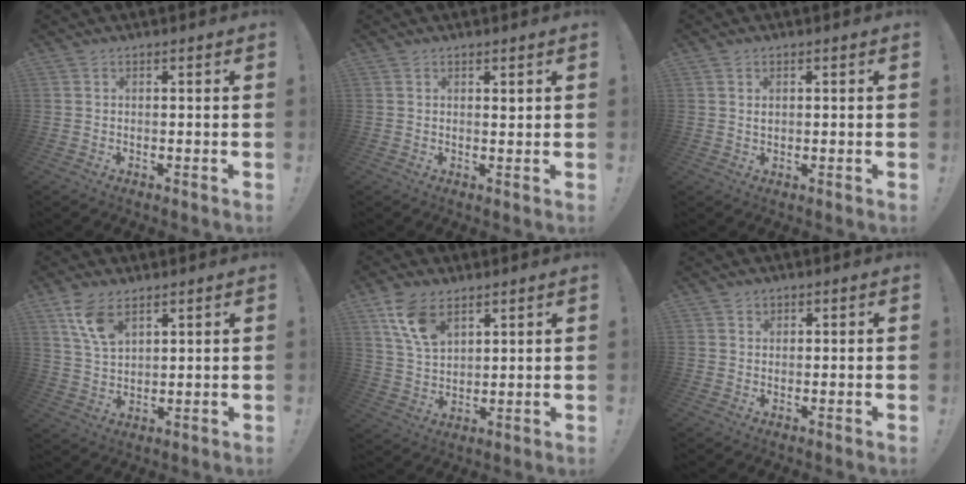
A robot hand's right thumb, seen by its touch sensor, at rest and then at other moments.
{"total": 0.9, "force": [0.7, 0.4, 0.3], "torque": [0.007, -0.006, 0.011]}
{"total": 1.1, "force": [0.5, 0.8, 0.6], "torque": [-0.010, 0.000, 0.008]}
{"total": 9.0, "force": [5.6, 4.3, 5.6], "torque": [-0.097, -0.022, 0.105]}
{"total": 10.5, "force": [6.4, 5.7, 6.1], "torque": [-0.111, -0.023, 0.125]}
{"total": 1.3, "force": [1.0, 0.9, 0.1], "torque": [0.005, -0.006, 0.016]}